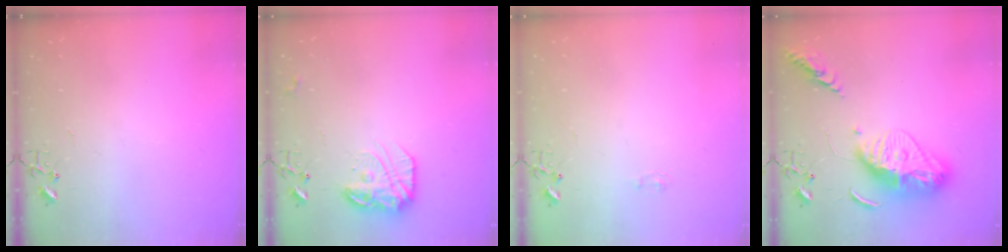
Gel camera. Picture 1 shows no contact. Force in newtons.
{"total": 15.4, "press": 15.3, "slide": 0.8}
{"total": 4.1, "press": 4.0, "slide": 0.7}
{"total": 16.9, "press": 16.8, "slide": 1.6}